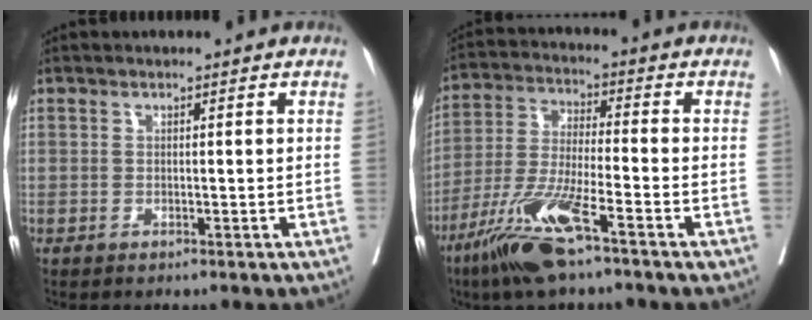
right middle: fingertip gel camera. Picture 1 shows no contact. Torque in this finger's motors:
{"motor_torque": [1.31, -0.83, 0.25, 0.08]}